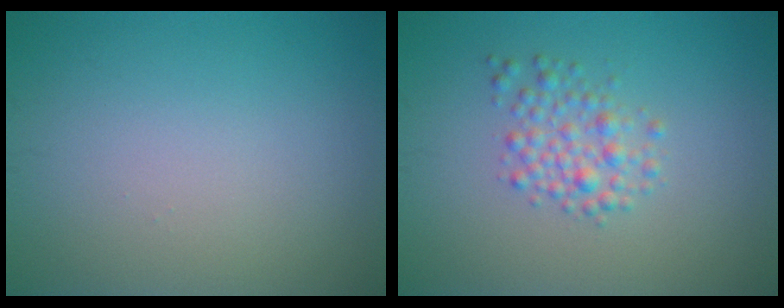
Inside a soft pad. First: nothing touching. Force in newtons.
{"total": 2.6, "press": 2.6, "slide": 0.1}